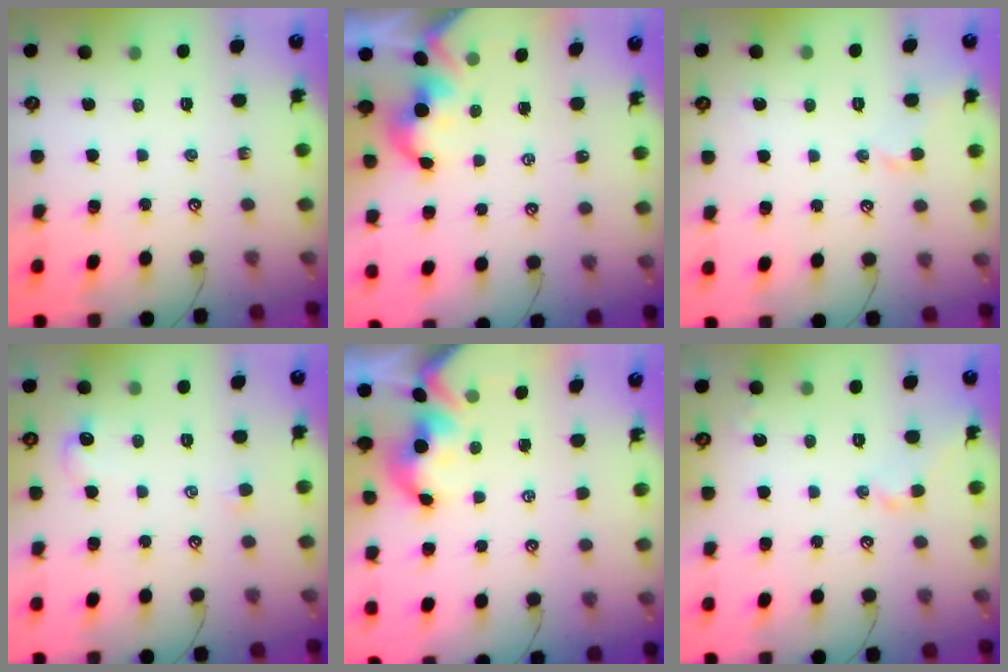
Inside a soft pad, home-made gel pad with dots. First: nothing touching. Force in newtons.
{"total": 2.3, "press": 2.3, "slide": 0.2}
{"total": 0.8, "press": 0.8, "slide": 0.1}
{"total": 1.3, "press": 1.2, "slide": 0.5}
{"total": 1.2, "press": 1.2, "slide": 0.1}
{"total": 1.2, "press": 0.9, "slide": 0.7}